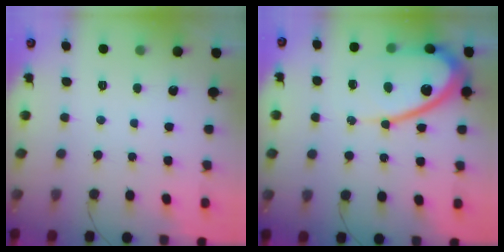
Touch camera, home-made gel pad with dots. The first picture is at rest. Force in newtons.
{"total": 13.0, "press": 12.9, "slide": 1.2}